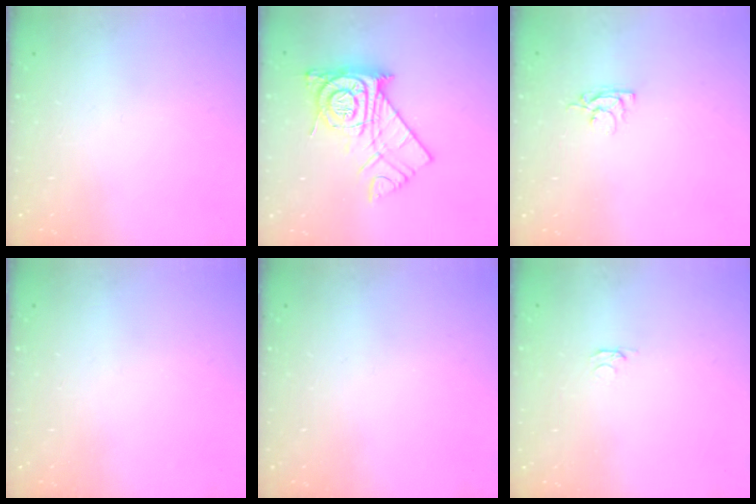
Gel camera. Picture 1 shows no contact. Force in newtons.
{"total": 15.0, "press": 14.9, "slide": 1.1}
{"total": 3.9, "press": 3.9, "slide": 0.4}
{"total": 0.0}
{"total": 0.0}
{"total": 2.1, "press": 2.0, "slide": 0.3}